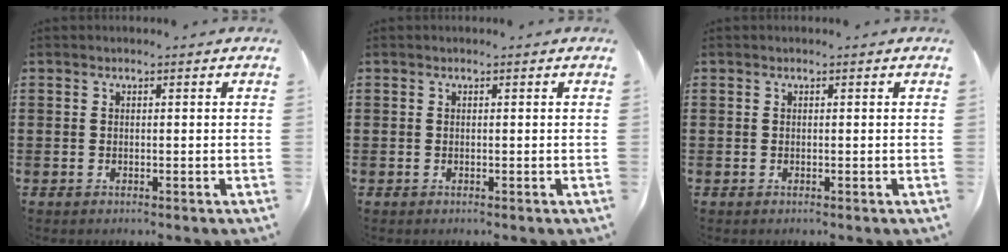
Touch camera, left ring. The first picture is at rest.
{"total": 0.0}
{"total": 0.0}